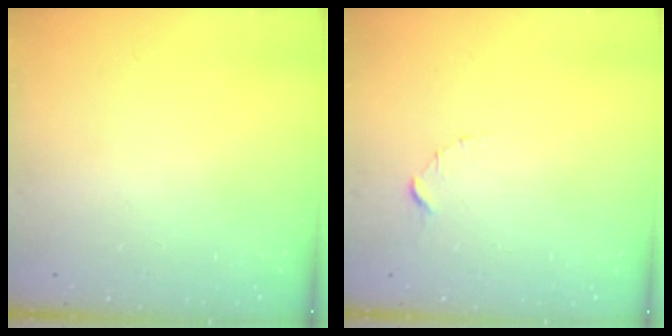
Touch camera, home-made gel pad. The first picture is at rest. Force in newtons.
{"total": 1.5, "press": 1.5, "slide": 0.2}